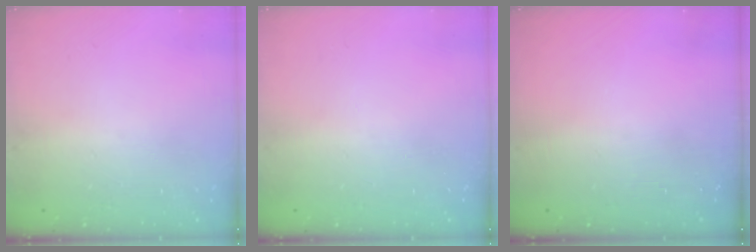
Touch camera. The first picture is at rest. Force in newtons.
{"total": 0.0}
{"total": 0.0}